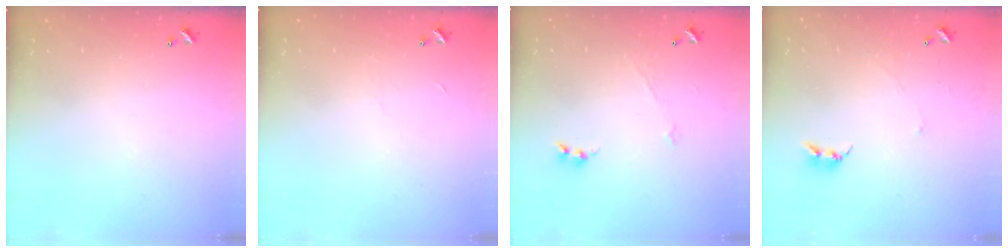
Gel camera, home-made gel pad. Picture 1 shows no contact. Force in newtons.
{"total": 4.2, "press": 4.2, "slide": 0.4}
{"total": 1.9, "press": 1.8, "slide": 0.4}
{"total": 2.7, "press": 2.7, "slide": 0.3}